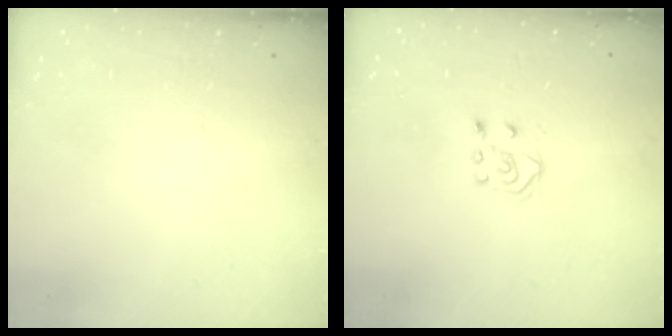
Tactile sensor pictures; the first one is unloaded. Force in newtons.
{"total": 5.2, "press": 5.2, "slide": 0.4}